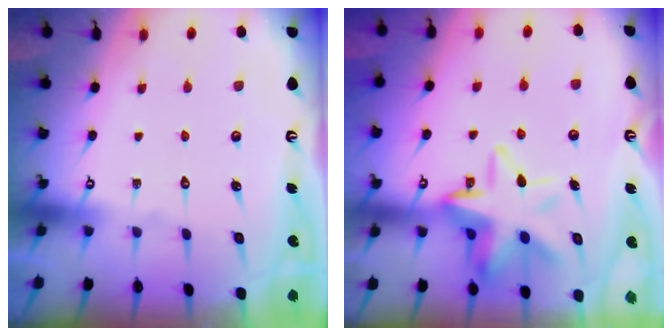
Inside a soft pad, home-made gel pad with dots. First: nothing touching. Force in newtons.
{"total": 12.9, "press": 12.6, "slide": 2.5}